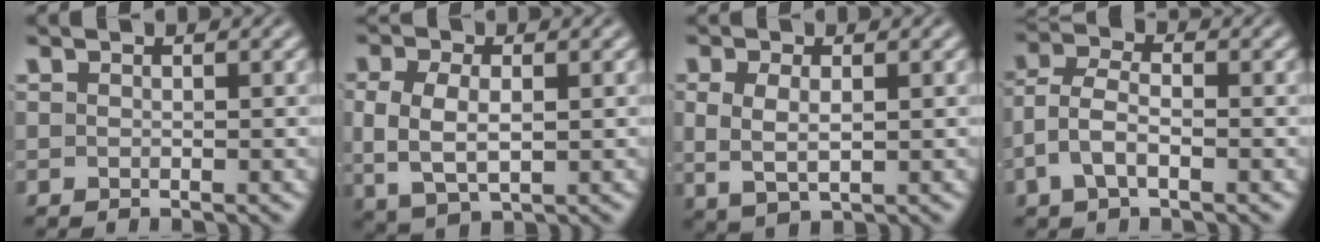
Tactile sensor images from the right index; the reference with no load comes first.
{"total": 5.2, "force": [0.1, 3.7, 3.7], "torque": [-0.086, -0.016, 0.017]}
{"total": 4.0, "force": [0.4, 2.6, 3.0], "torque": [-0.059, -0.007, 0.016]}
{"total": 4.1, "force": [-1.0, 2.8, 2.9], "torque": [-0.067, -0.017, -0.010]}